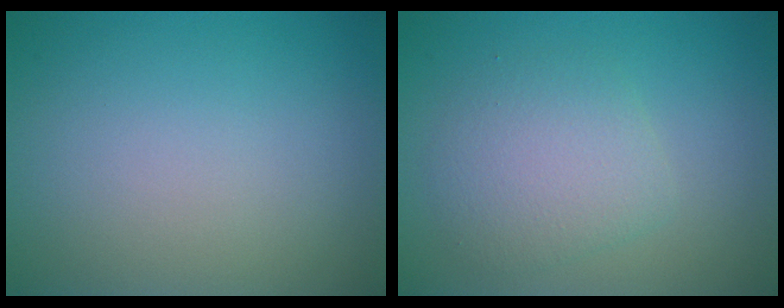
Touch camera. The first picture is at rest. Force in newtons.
{"total": 3.3, "press": 3.3, "slide": 0.2}